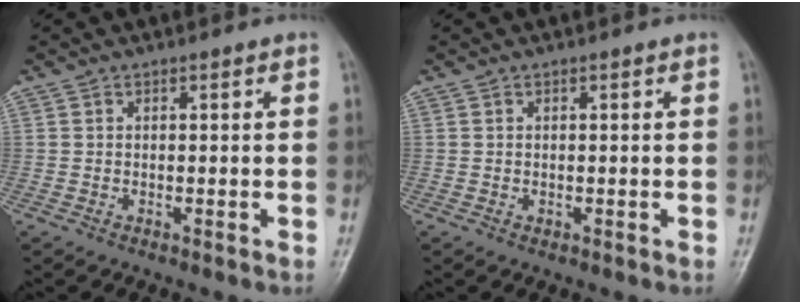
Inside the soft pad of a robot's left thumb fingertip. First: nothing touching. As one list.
[{"total": 0.0}]